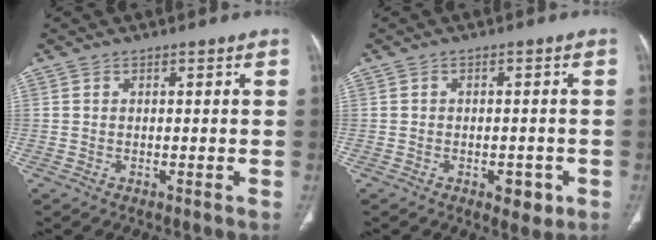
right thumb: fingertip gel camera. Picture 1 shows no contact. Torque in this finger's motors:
{"motor_torque": [0.14, 0.36, -0.19, 0.04, 0.01]}